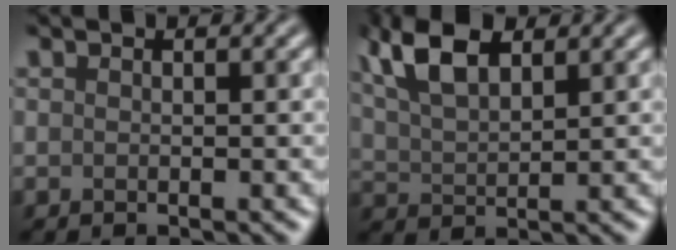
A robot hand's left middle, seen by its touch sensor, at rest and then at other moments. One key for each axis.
{"total": 6.3, "fx": 3.4, "fy": 2.9, "fz": 4.4, "tx": -0.105, "ty": 0.013, "tz": 0.065}